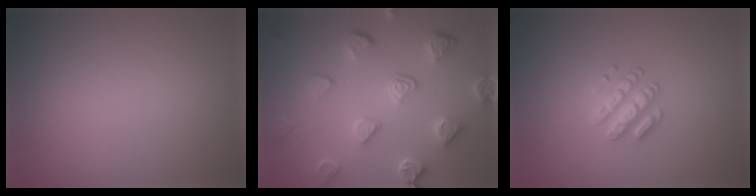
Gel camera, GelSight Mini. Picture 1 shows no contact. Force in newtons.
{"total": 5.1, "press": 4.2, "slide": 2.9}
{"total": 2.8, "press": 2.6, "slide": 0.9}